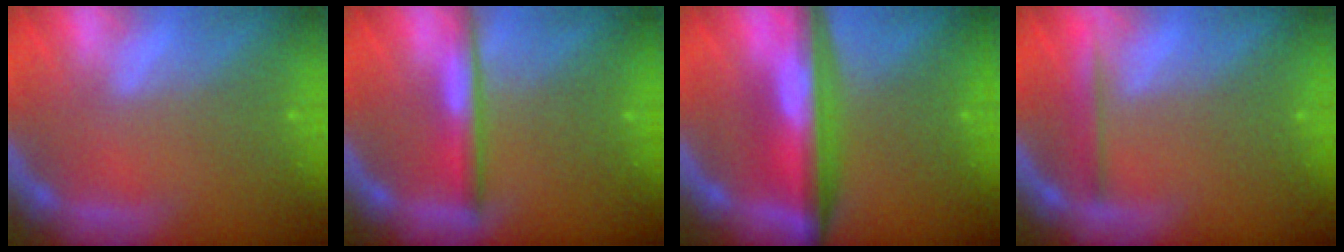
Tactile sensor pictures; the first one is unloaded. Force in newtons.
{"total": 3.5}
{"total": 8.1}
{"total": 2.0}